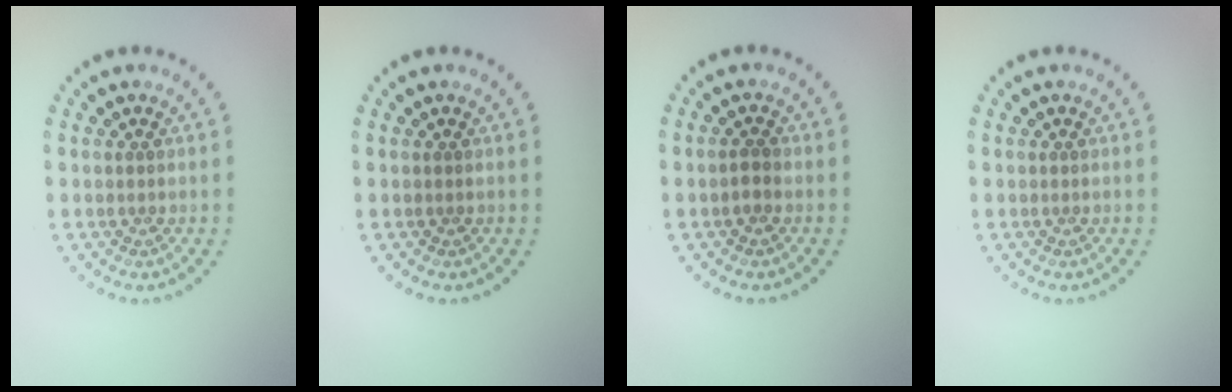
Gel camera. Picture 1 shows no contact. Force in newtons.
{"total": 0.0}
{"total": 1.1, "press": 1.1, "slide": 0.2}
{"total": 0.0}